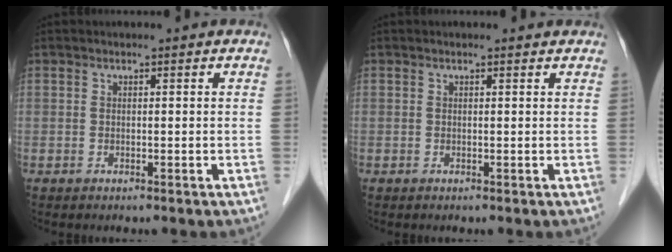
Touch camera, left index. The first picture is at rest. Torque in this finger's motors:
{"motor_torque": [0.51, -0.60, -0.38, -0.14]}